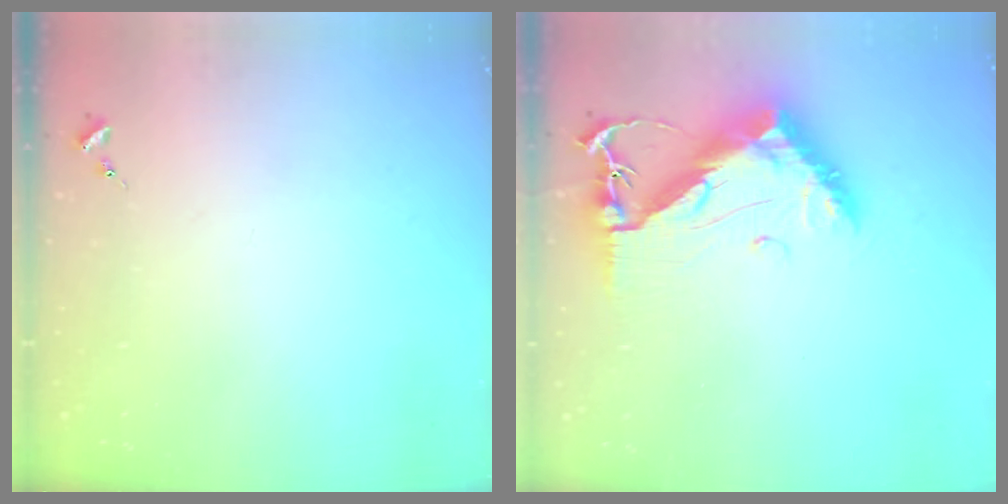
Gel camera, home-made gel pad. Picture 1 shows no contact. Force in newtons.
{"total": 13.2, "press": 13.2, "slide": 1.2}